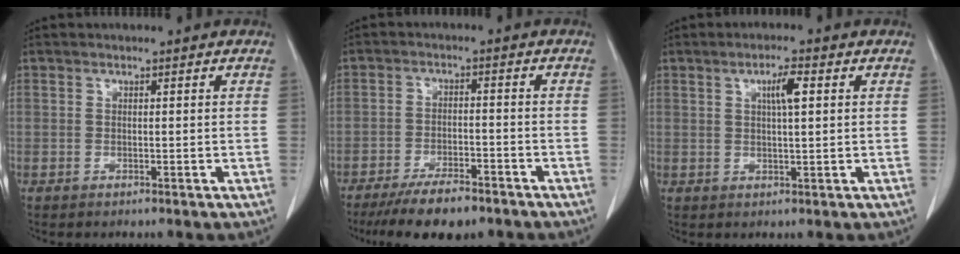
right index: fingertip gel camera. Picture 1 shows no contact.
{"total": 9.0, "force": [-7.1, 2.4, 5.0], "torque": [-0.079, -0.015, -0.118]}
{"total": 3.8, "force": [1.2, 0.4, 3.5], "torque": [-0.060, 0.002, 0.020]}